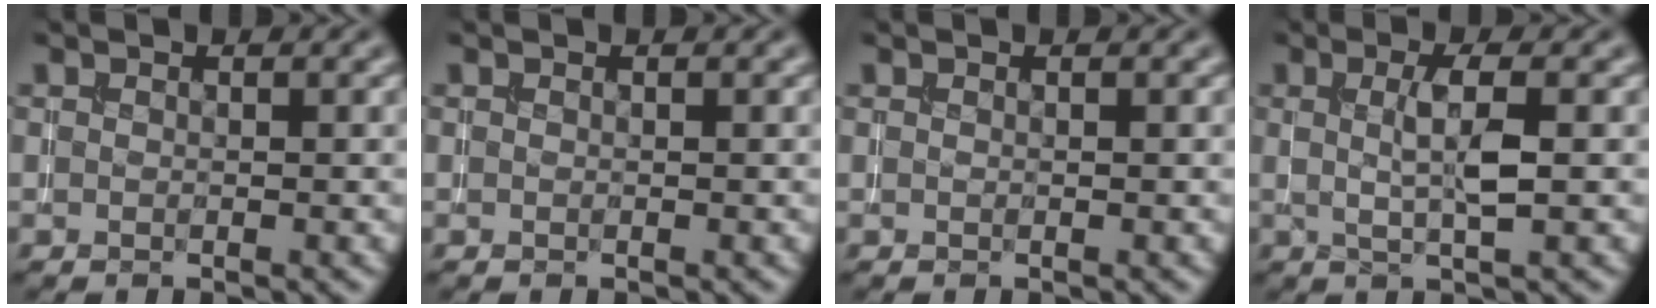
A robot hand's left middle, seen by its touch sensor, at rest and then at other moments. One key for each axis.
{"total": 0.0}
{"total": 0.0}
{"total": 3.1, "fx": 0.4, "fy": 0.5, "fz": 3.1, "tx": -0.054, "ty": 0.004, "tz": 0.005}